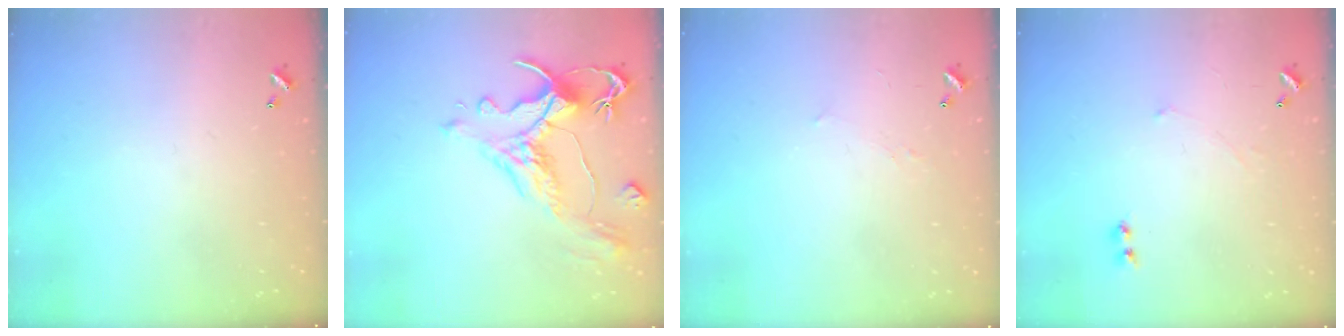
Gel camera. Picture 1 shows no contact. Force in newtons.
{"total": 1.8, "press": 0.9, "slide": 1.5}
{"total": 2.9, "press": 2.8, "slide": 0.4}
{"total": 2.4, "press": 2.3, "slide": 0.5}